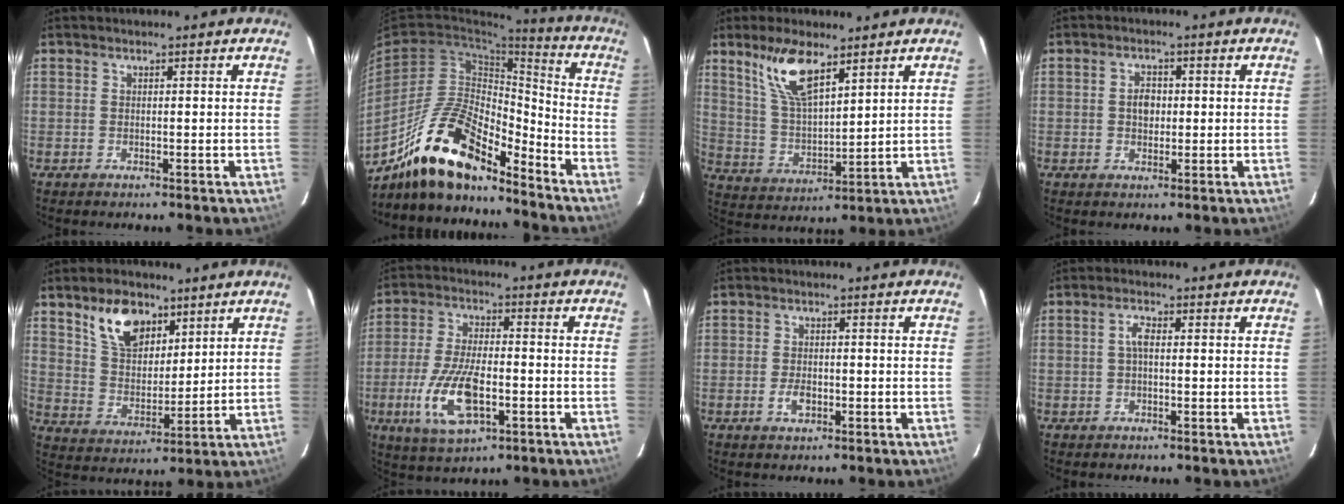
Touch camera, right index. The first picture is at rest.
{"total": 18.3, "force": [-13.7, 5.8, 10.6], "torque": [-0.205, 0.002, -0.252]}
{"total": 10.6, "force": [6.8, 3.5, 7.3], "torque": [-0.143, 0.006, 0.142]}
{"total": 2.1, "force": [-1.4, 1.3, 0.9], "torque": [-0.017, 0.009, -0.025]}
{"total": 11.2, "force": [6.7, 6.4, 6.2], "torque": [-0.110, 0.016, 0.132]}
{"total": 13.0, "force": [-4.2, 5.3, 11.1], "torque": [-0.236, -0.013, -0.074]}
{"total": 3.1, "force": [-1.2, 1.8, 2.2], "torque": [-0.044, -0.002, -0.020]}
{"total": 2.2, "force": [0.0, 0.9, 2.0], "torque": [-0.042, 0.008, 0.000]}